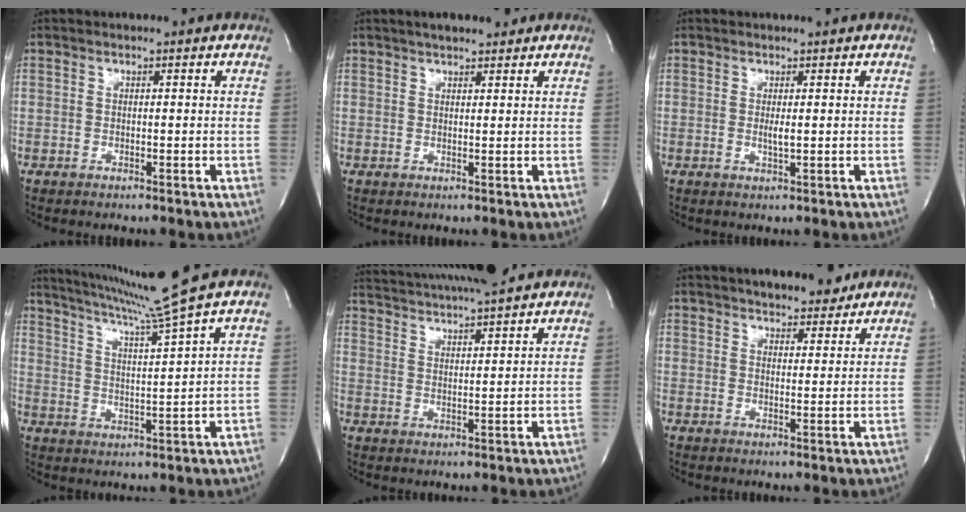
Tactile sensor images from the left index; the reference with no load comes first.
{"total": 4.2, "force": [3.3, 1.1, 2.3], "torque": [-0.037, 0.017, 0.052]}
{"total": 1.5, "force": [0.3, 0.1, 1.4], "torque": [-0.033, -0.002, 0.007]}
{"total": 9.9, "force": [8.0, -3.8, 4.5], "torque": [-0.082, -0.032, 0.141]}
{"total": 14.0, "force": [12.6, 0.1, 6.1], "torque": [-0.124, 0.026, 0.196]}
{"total": 7.7, "force": [6.5, 2.3, 3.4], "torque": [-0.045, 0.005, 0.094]}